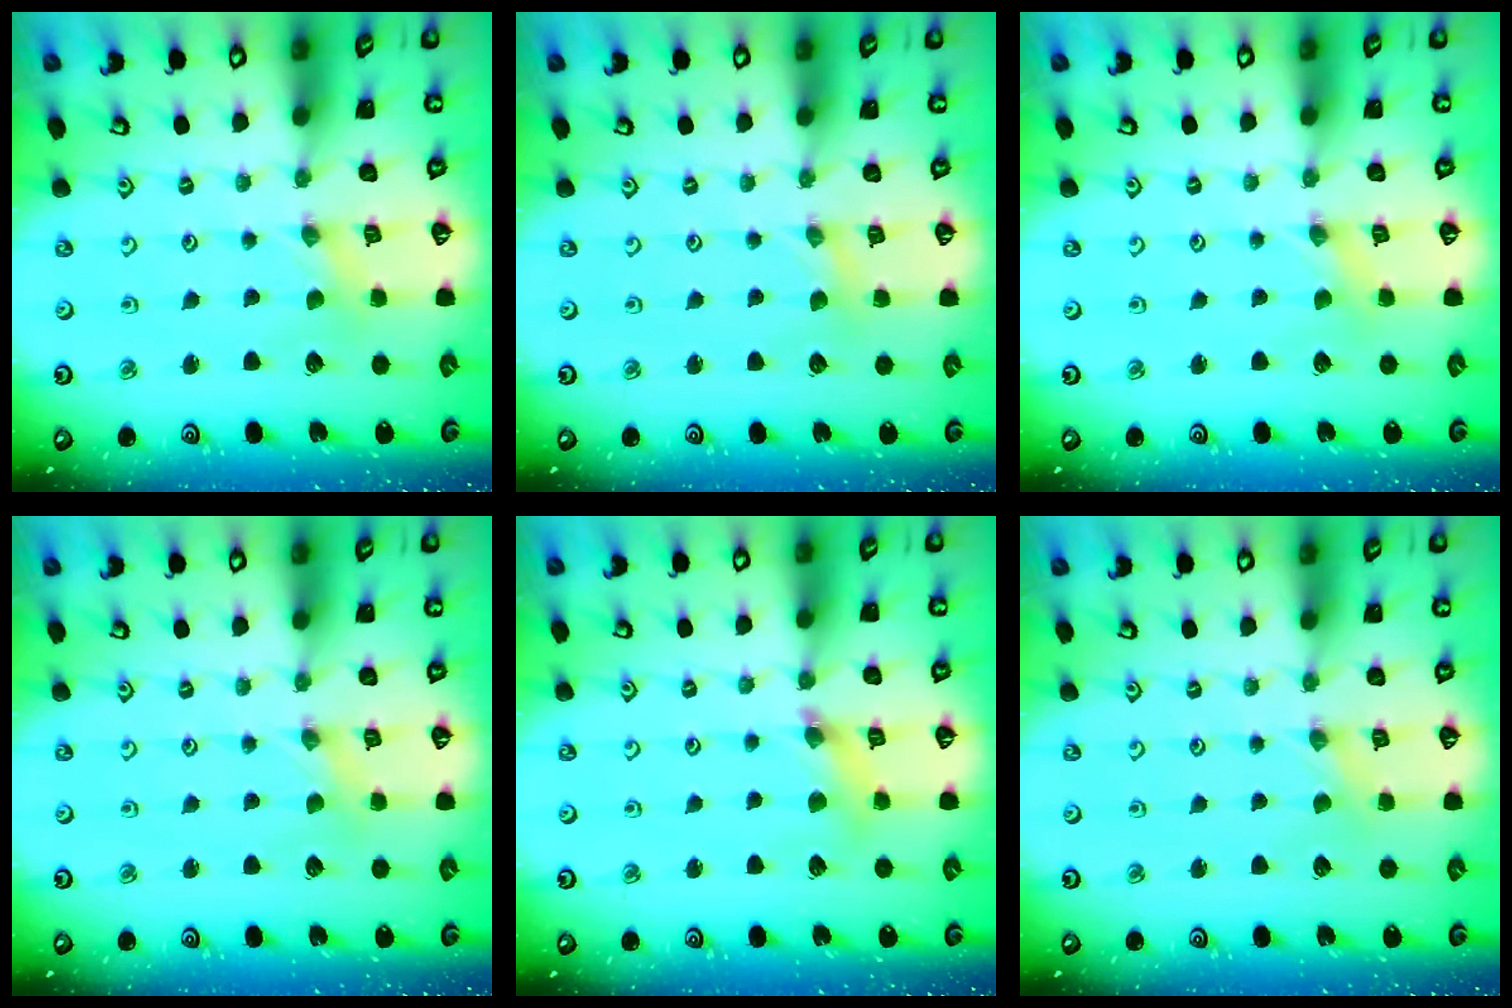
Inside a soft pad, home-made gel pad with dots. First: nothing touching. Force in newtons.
{"total": 1.2, "press": 1.2, "slide": 0.1}
{"total": 0.0}
{"total": 0.0}
{"total": 7.0, "press": 6.9, "slide": 0.7}
{"total": 0.0}